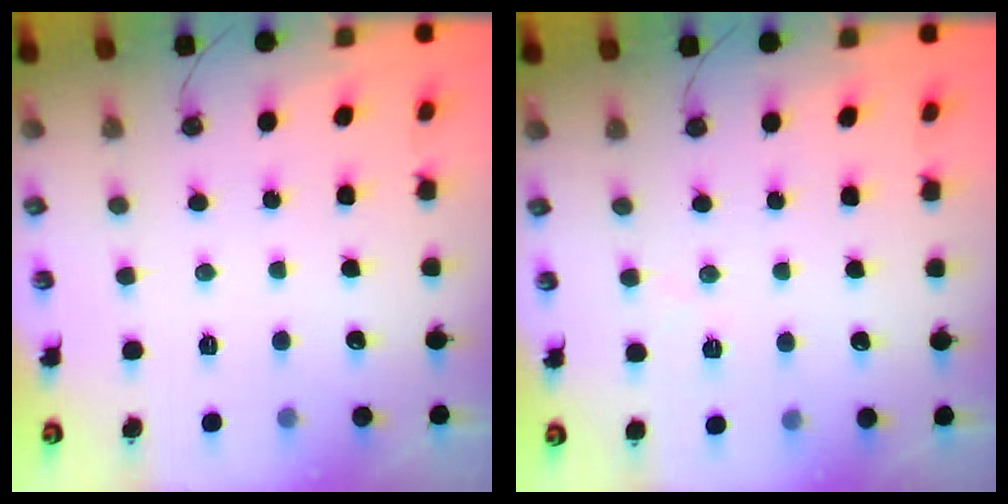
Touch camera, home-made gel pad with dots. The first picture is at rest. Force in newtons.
{"total": 3.7, "press": 3.4, "slide": 1.5}